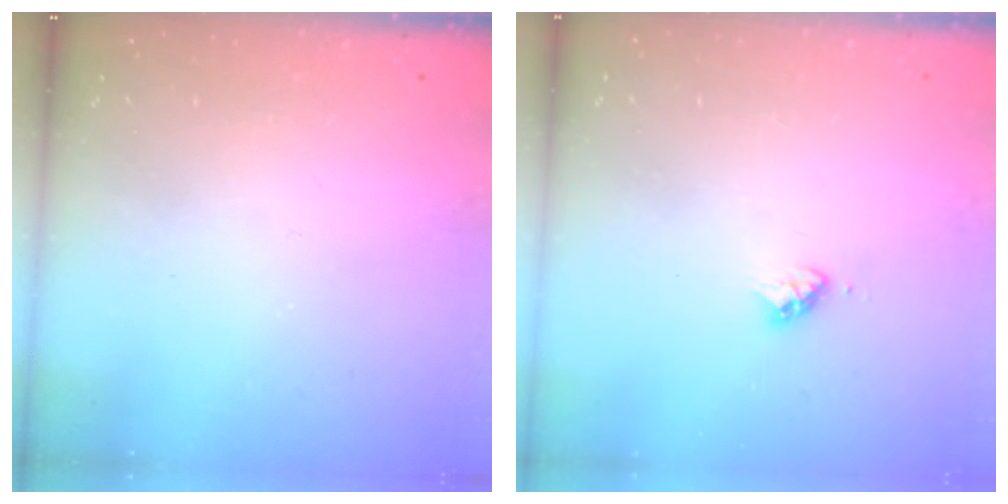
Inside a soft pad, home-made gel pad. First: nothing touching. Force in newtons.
{"total": 3.3, "press": 3.3, "slide": 0.2}